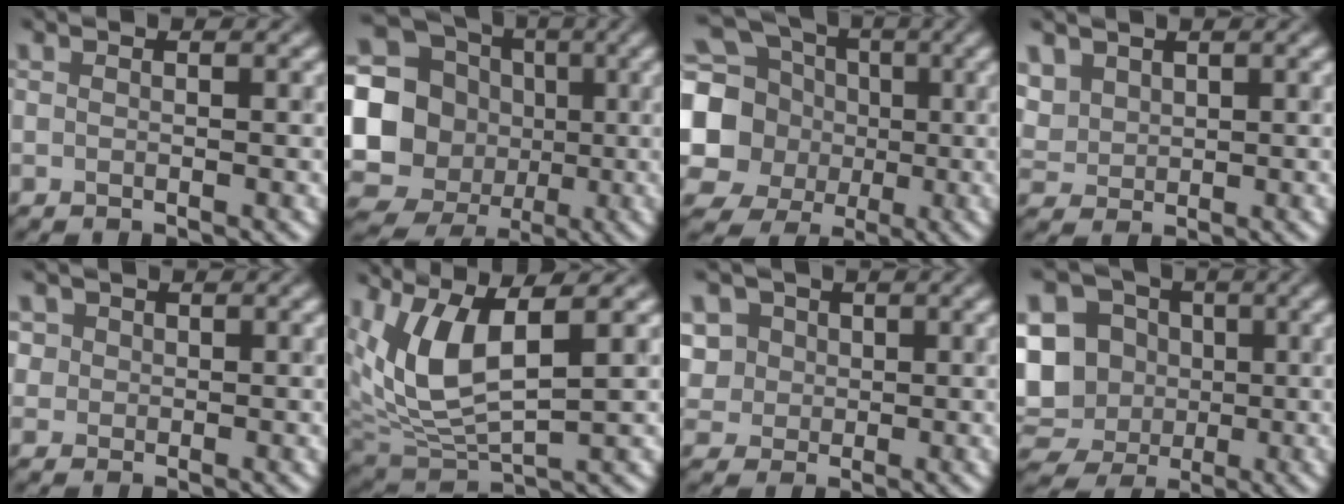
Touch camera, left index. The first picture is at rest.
{"total": 20.6, "force": [-1.3, 20.0, 4.9], "torque": [-0.156, -0.008, -0.047]}
{"total": 10.3, "force": [-0.7, 9.7, 3.4], "torque": [-0.134, -0.003, -0.014]}
{"total": 1.3, "force": [1.1, 0.7, -0.3], "torque": [-0.023, 0.003, 0.052]}
{"total": 1.0, "force": [0.2, 0.5, -0.8], "torque": [-0.001, -0.001, 0.025]}
{"total": 5.9, "force": [2.0, 2.1, 5.1], "torque": [-0.135, -0.007, 0.064]}
{"total": 3.8, "force": [1.4, 3.4, 0.8], "torque": [-0.043, 0.018, 0.038]}
{"total": 8.9, "force": [-0.2, 8.1, 3.5], "torque": [-0.090, 0.003, -0.010]}